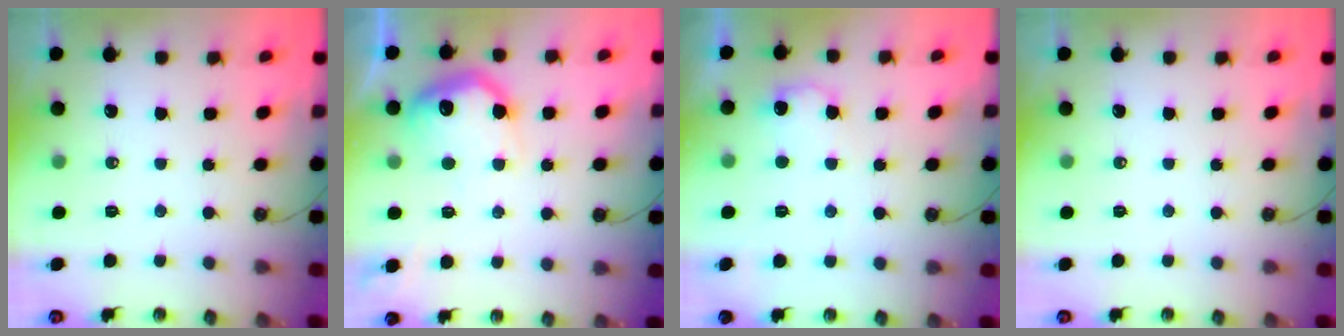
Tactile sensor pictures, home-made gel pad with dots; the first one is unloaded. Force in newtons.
{"total": 16.5, "press": 16.5, "slide": 1.0}
{"total": 7.6, "press": 7.5, "slide": 0.9}
{"total": 0.0}